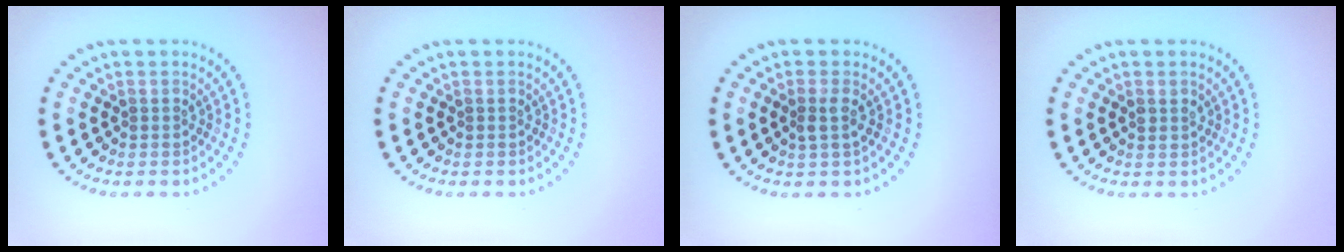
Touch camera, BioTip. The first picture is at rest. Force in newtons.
{"total": 0.0}
{"total": 1.4, "press": 1.2, "slide": 0.8}
{"total": 1.0, "press": 0.9, "slide": 0.4}